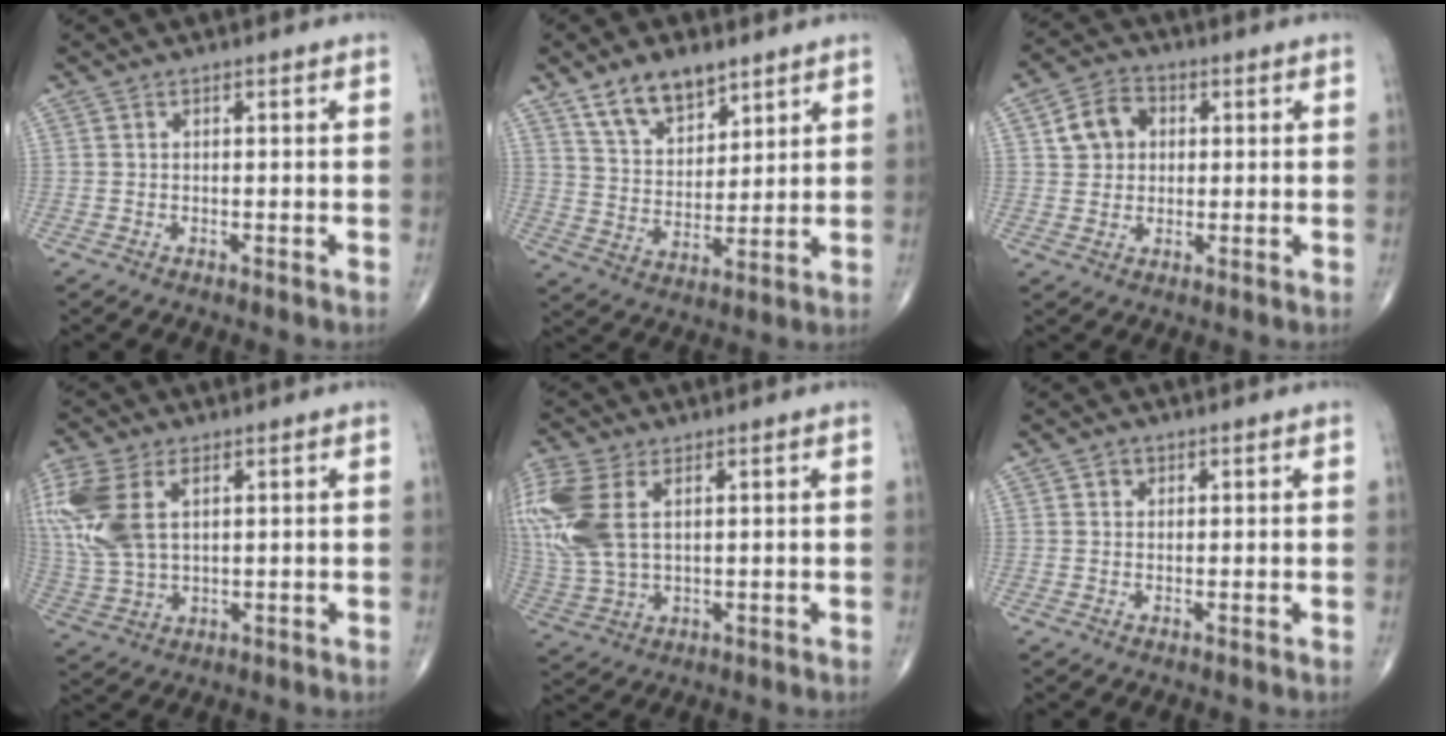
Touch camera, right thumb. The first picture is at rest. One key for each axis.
{"total": 11.1, "fx": 7.3, "fy": 5.8, "fz": 5.9, "tx": -0.076, "ty": -0.041, "tz": 0.139}
{"total": 7.0, "fx": 1.6, "fy": 5.8, "fz": 3.6, "tx": -0.043, "ty": 0.006, "tz": 0.021}
{"total": 16.0, "fx": 4.9, "fy": 9.4, "fz": 11.9, "tx": -0.296, "ty": -0.004, "tz": 0.099}
{"total": 17.0, "fx": 4.6, "fy": 10.2, "fz": 12.8, "tx": -0.334, "ty": -0.002, "tz": 0.096}
{"total": 1.4, "fx": 0.6, "fy": 1.2, "fz": 0.4, "tx": 0.006, "ty": -0.001, "tz": 0.004}